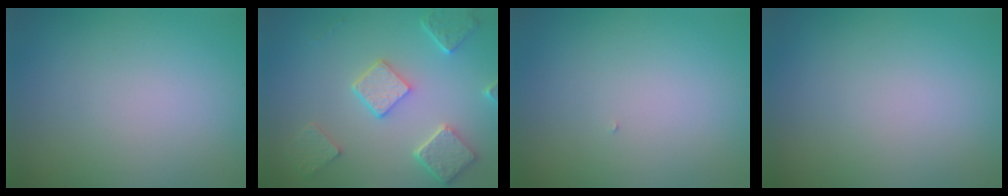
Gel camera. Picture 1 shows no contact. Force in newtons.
{"total": 4.9, "press": 3.9, "slide": 2.8}
{"total": 0.0}
{"total": 0.0}